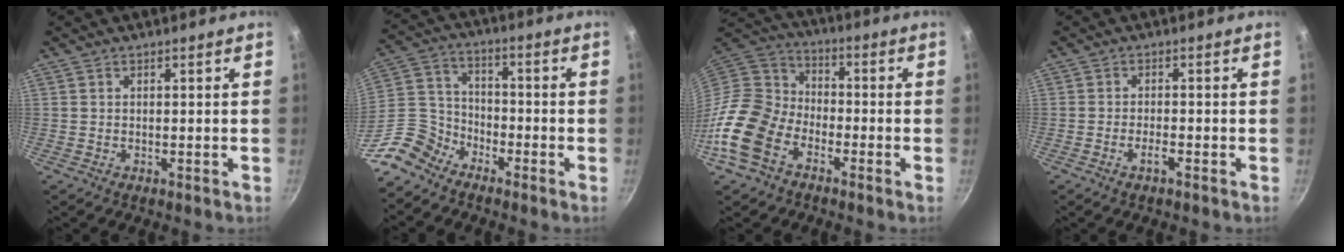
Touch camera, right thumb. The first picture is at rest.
{"total": 9.7, "force": [-7.3, 5.6, 2.8], "torque": [-0.033, 0.065, -0.168]}
{"total": 15.9, "force": [-7.6, 10.7, 9.0], "torque": [-0.165, 0.054, -0.171]}
{"total": 2.1, "force": [-1.3, 0.4, 1.6], "torque": [-0.035, 0.010, -0.028]}